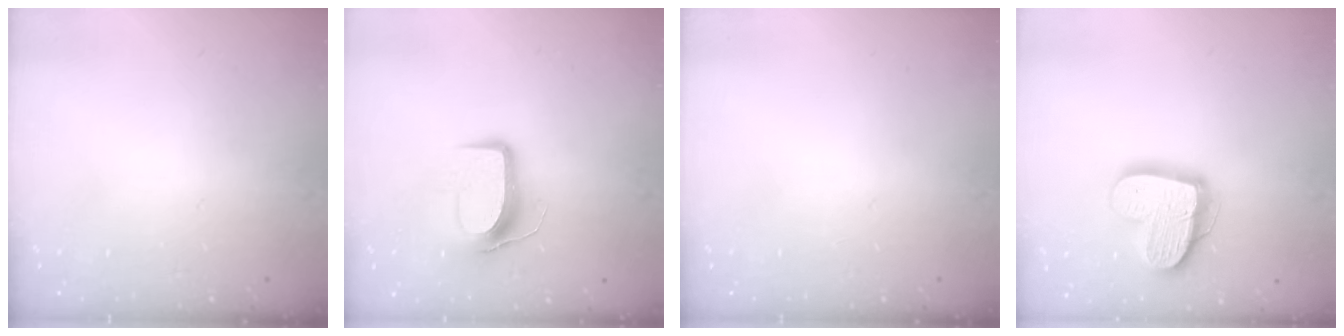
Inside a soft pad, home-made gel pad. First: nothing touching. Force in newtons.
{"total": 9.3, "press": 9.2, "slide": 0.9}
{"total": 0.0}
{"total": 15.6, "press": 15.5, "slide": 1.4}